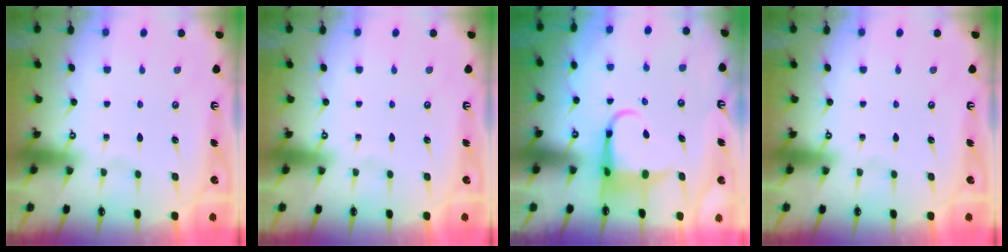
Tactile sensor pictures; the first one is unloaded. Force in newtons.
{"total": 0.0}
{"total": 6.4, "press": 6.4, "slide": 0.8}
{"total": 0.0}